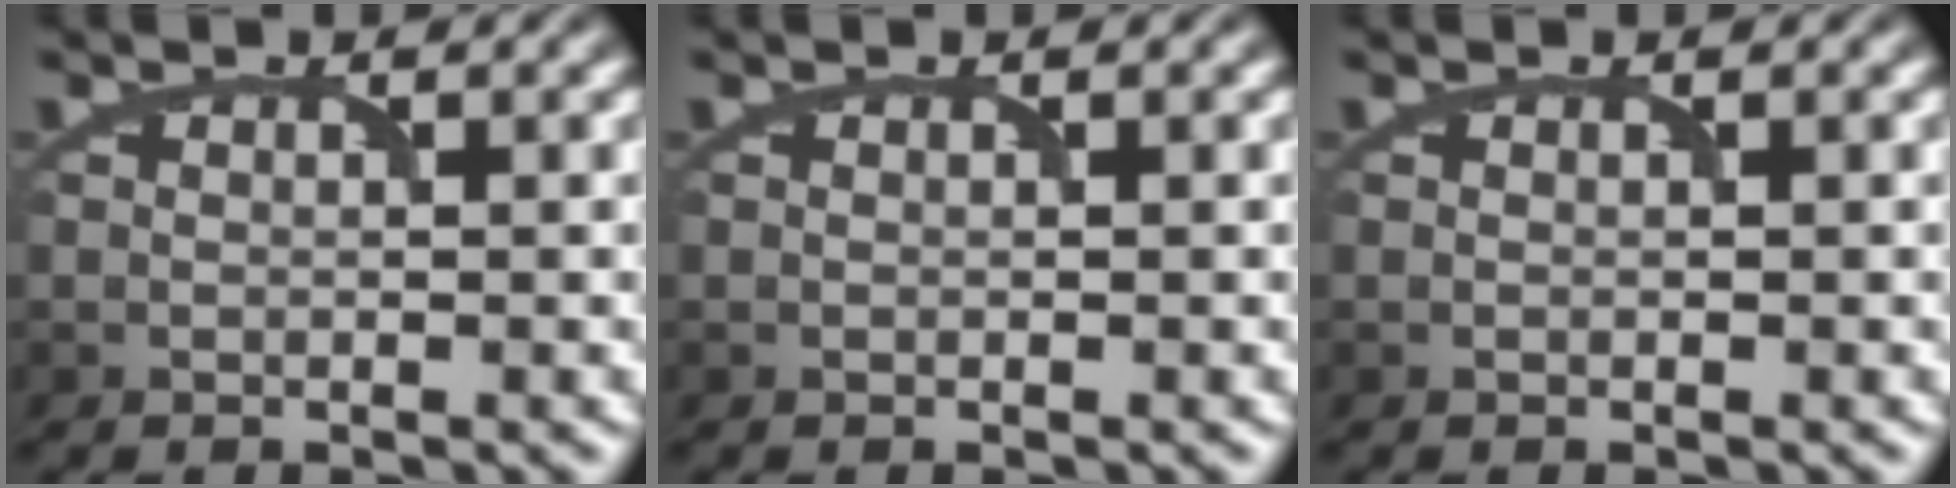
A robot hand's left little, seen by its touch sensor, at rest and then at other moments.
{"total": 0.0}
{"total": 0.0}